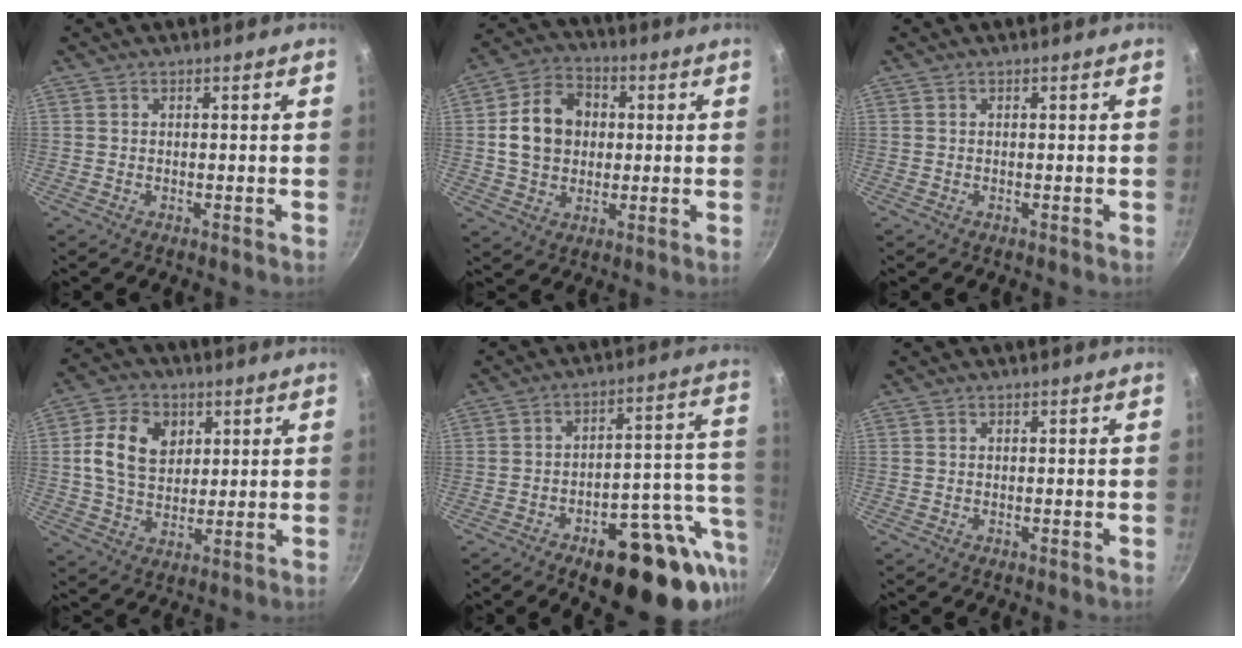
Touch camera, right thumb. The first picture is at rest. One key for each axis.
{"total": 12.1, "fx": 1.2, "fy": 9.6, "fz": 7.2, "tx": -0.102, "ty": 0.018, "tz": 0.014}
{"total": 0.0}
{"total": 11.3, "fx": 3.0, "fy": 8.4, "fz": 7.0, "tx": -0.104, "ty": 0.000, "tz": 0.048}
{"total": 22.5, "fx": -9.7, "fy": 9.9, "fz": 17.8, "tx": -0.179, "ty": 0.041, "tz": -0.129}
{"total": 0.0}